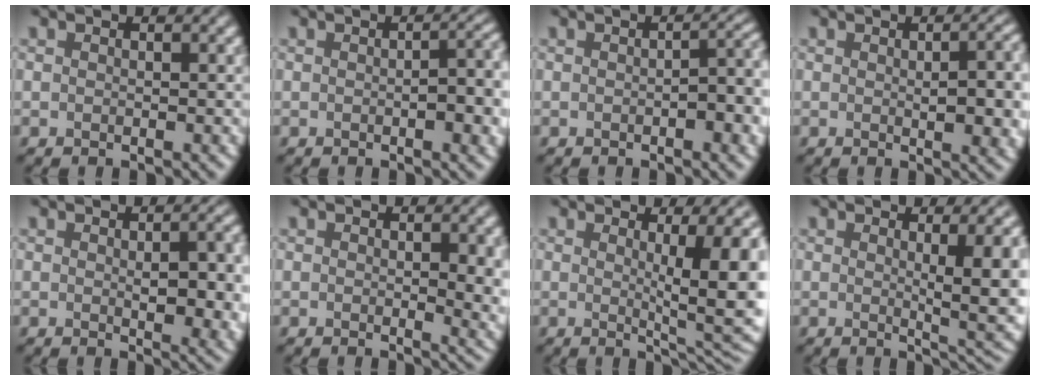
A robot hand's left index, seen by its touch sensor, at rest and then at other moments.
{"total": 4.2, "force": [-0.4, 1.3, 3.9], "torque": [-0.047, 0.000, -0.001]}
{"total": 3.5, "force": [-0.6, 1.1, 3.3], "torque": [-0.041, 0.003, -0.005]}
{"total": 5.0, "force": [0.0, 1.6, 4.8], "torque": [-0.057, -0.005, 0.007]}
{"total": 6.0, "force": [0.0, 2.1, 5.6], "torque": [-0.066, -0.009, 0.010]}
{"total": 3.3, "force": [0.1, 1.0, 3.1], "torque": [-0.041, -0.008, 0.002]}
{"total": 8.4, "force": [1.0, 2.1, 8.0], "torque": [-0.098, -0.009, 0.018]}
{"total": 6.6, "force": [0.6, 1.5, 6.4], "torque": [-0.076, -0.010, 0.013]}